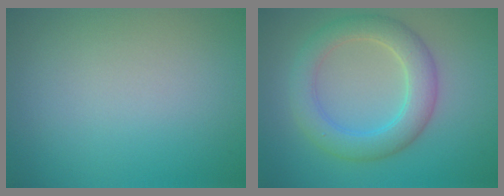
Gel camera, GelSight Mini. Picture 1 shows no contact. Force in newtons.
{"total": 4.8, "press": 4.8, "slide": 0.3}